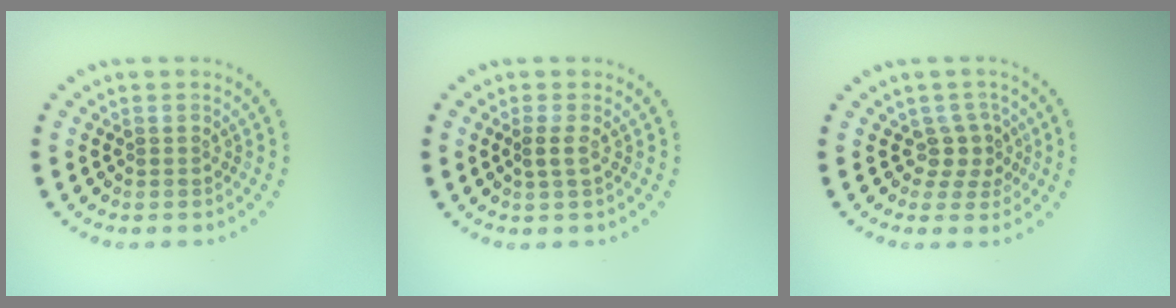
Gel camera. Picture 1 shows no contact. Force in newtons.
{"total": 1.1, "press": 0.9, "slide": 0.6}
{"total": 2.2, "press": 1.7, "slide": 1.4}